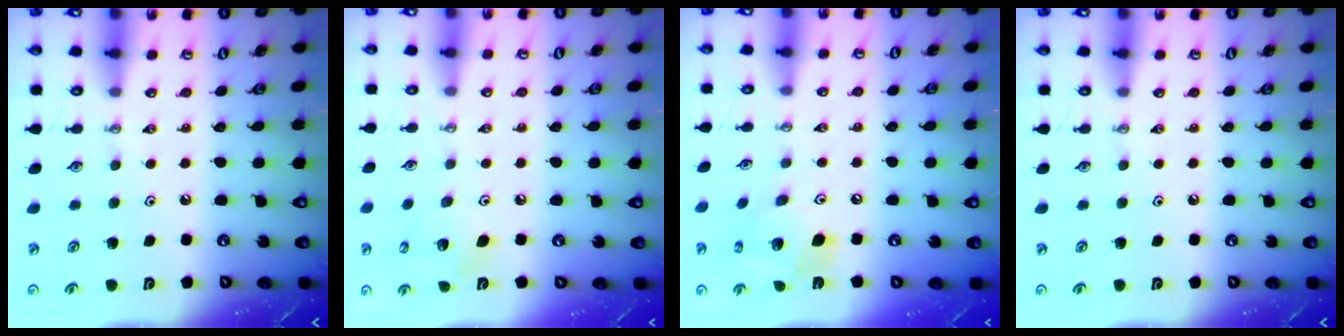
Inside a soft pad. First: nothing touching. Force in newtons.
{"total": 8.5, "press": 8.3, "slide": 2.0}
{"total": 15.6, "press": 15.3, "slide": 2.8}
{"total": 0.0}